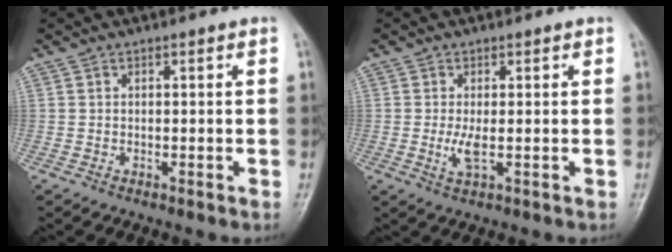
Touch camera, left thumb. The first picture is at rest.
{"total": 2.9, "force": [0.0, 1.1, 2.7], "torque": [-0.059, -0.009, 0.001]}